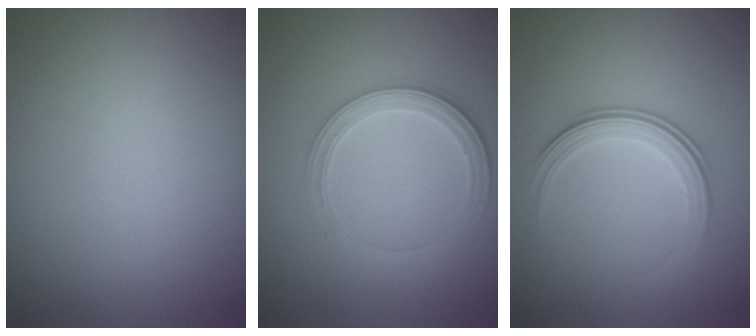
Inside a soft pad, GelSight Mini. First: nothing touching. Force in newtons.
{"total": 3.0, "press": 2.6, "slide": 1.4}
{"total": 3.5, "press": 2.6, "slide": 2.3}